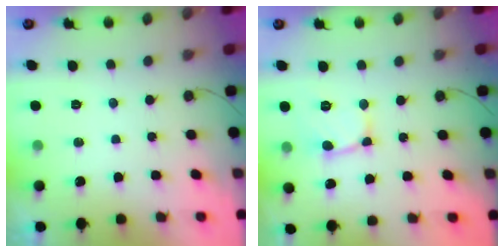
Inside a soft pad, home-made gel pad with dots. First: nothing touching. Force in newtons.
{"total": 4.0, "press": 3.9, "slide": 0.6}